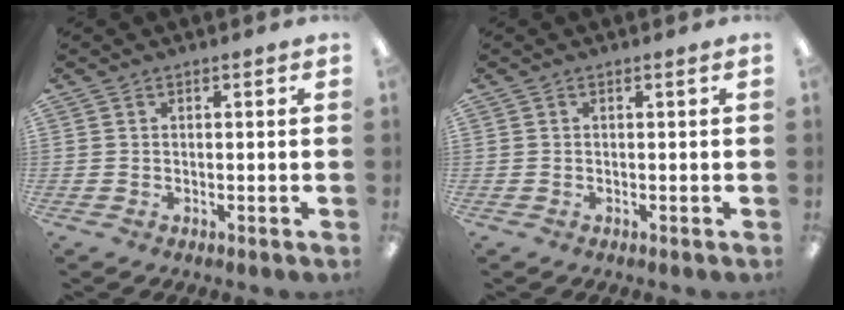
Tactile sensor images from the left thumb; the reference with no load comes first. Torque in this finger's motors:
{"motor_torque": [0.00, 0.00, 0.05, 0.00, 0.00]}